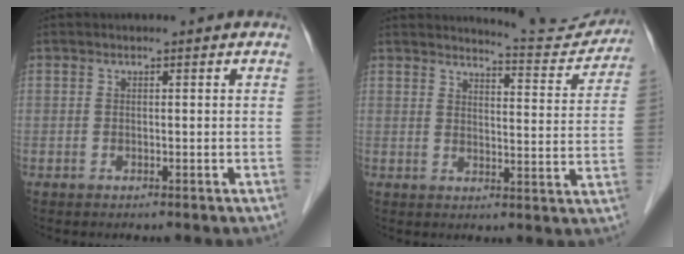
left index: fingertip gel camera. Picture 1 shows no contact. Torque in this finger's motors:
{"motor_torque": [0.97, -1.17, 0.12, 0.00]}